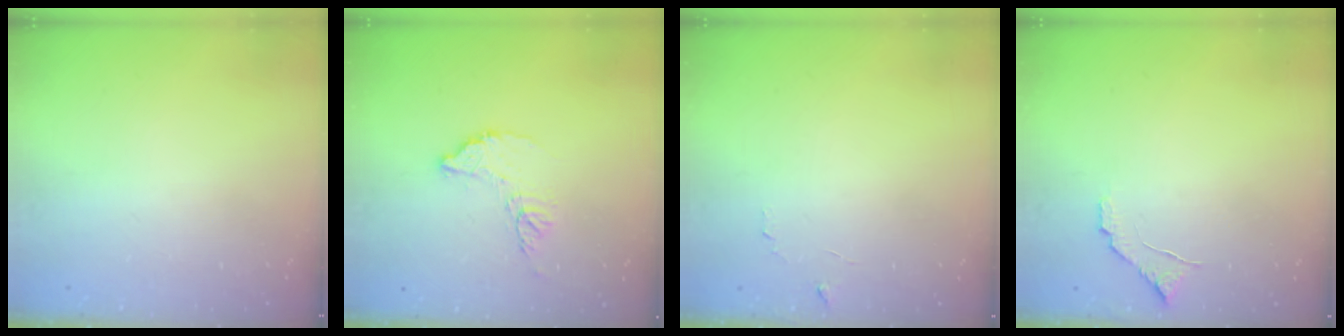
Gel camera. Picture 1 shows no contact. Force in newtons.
{"total": 8.9, "press": 8.9, "slide": 0.6}
{"total": 4.3, "press": 4.3, "slide": 0.3}
{"total": 6.2, "press": 6.2, "slide": 0.5}